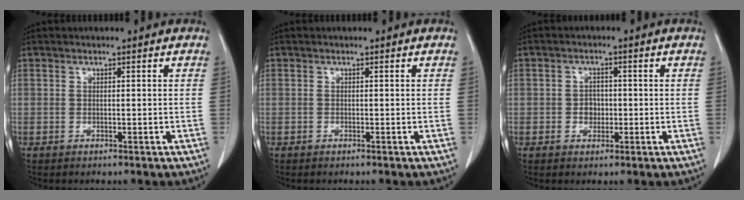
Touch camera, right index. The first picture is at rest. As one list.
[{"total": 0.0}, {"total": 2.4, "force": [-0.5, 2.0, 1.1], "torque": [-0.011, 0.006, -0.005]}]